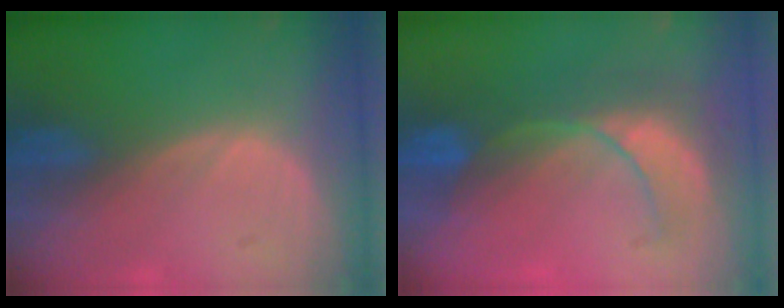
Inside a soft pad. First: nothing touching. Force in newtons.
{"total": 8.5, "press": 7.9, "slide": 3.3}